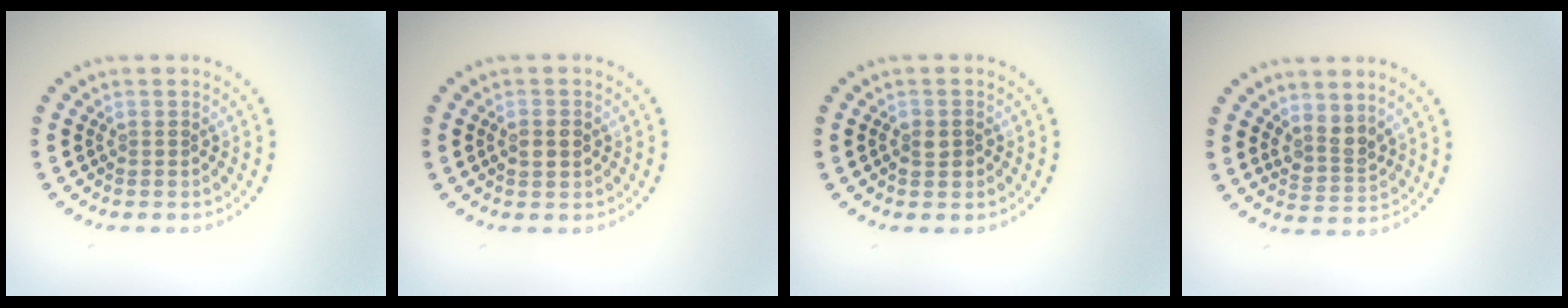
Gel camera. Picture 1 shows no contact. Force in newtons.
{"total": 2.0, "press": 2.0, "slide": 0.1}
{"total": 1.6, "press": 1.5, "slide": 0.5}
{"total": 2.4, "press": 1.9, "slide": 1.5}